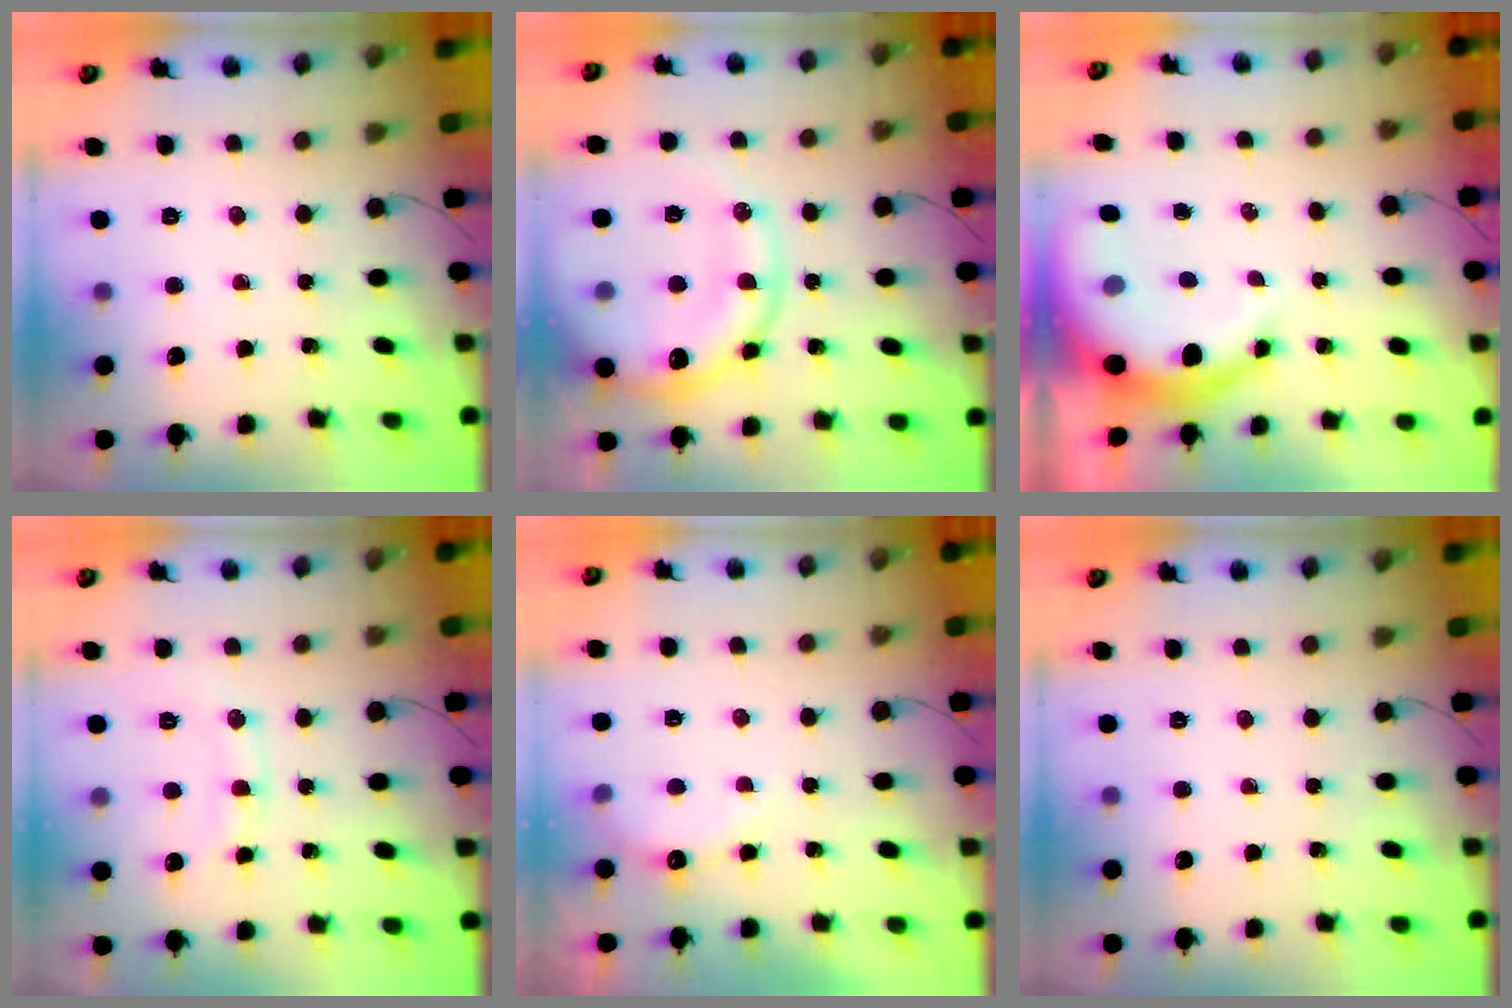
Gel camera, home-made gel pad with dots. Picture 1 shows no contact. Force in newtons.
{"total": 18.8, "press": 18.5, "slide": 3.7}
{"total": 8.6, "press": 8.5, "slide": 1.6}
{"total": 8.0, "press": 7.9, "slide": 1.0}
{"total": 6.5, "press": 6.3, "slide": 1.4}
{"total": 0.0}